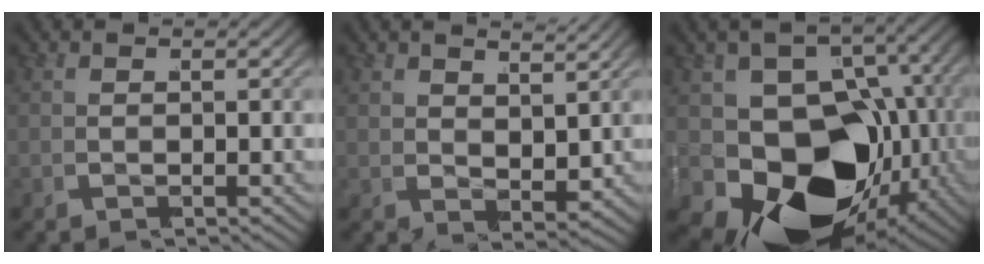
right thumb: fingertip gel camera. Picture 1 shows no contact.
{"total": 2.7, "force": [2.4, 0.7, 0.9], "torque": [-0.013, 0.002, 0.041]}
{"total": 22.1, "force": [-5.2, 14.9, 15.4], "torque": [-0.303, -0.110, -0.041]}